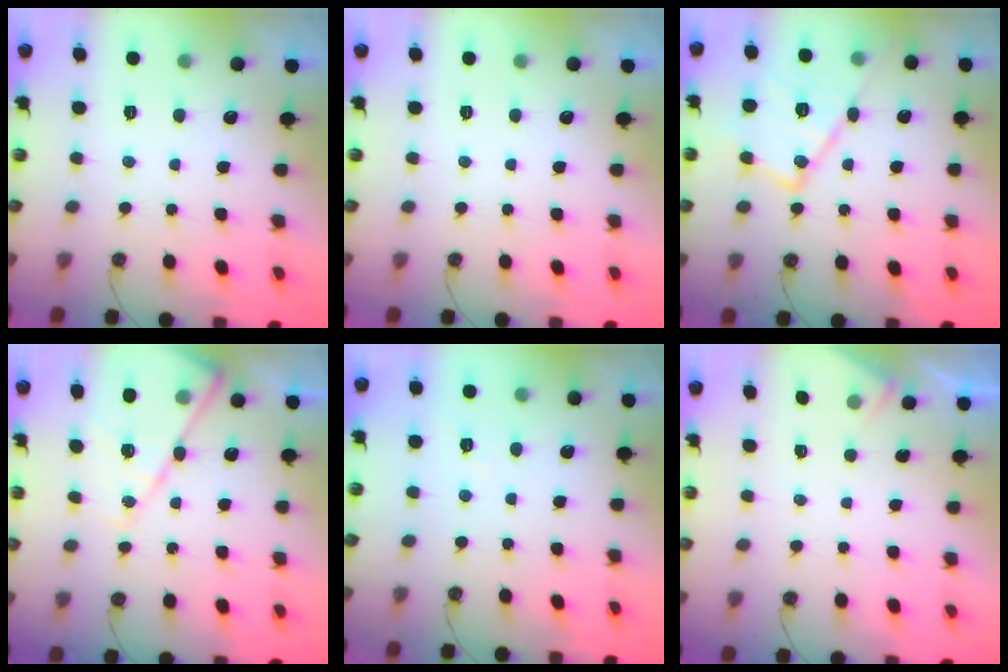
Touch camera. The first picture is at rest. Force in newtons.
{"total": 0.0}
{"total": 16.8, "press": 16.7, "slide": 1.5}
{"total": 15.0, "press": 14.9, "slide": 1.4}
{"total": 3.0, "press": 3.0, "slide": 0.3}
{"total": 2.5, "press": 2.5, "slide": 0.4}